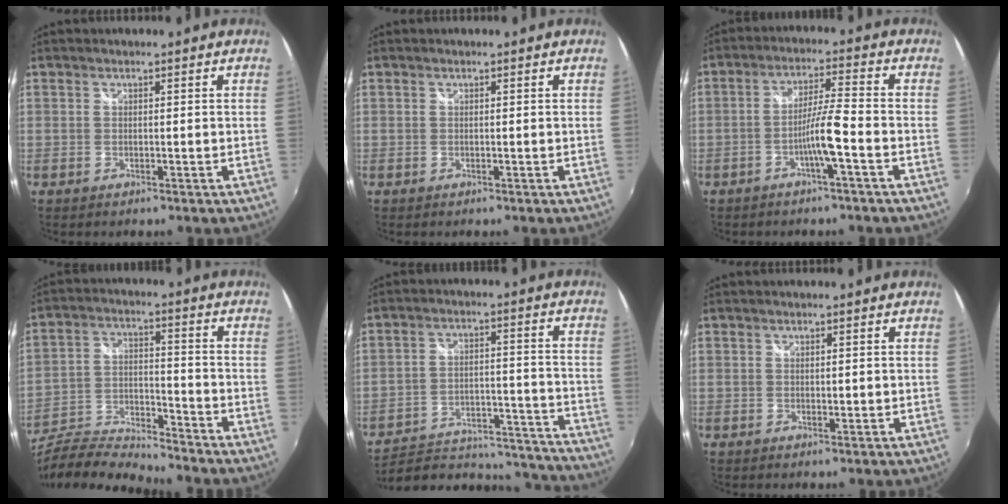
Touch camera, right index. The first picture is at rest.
{"total": 0.0}
{"total": 5.2, "force": [-2.3, -0.1, 4.6], "torque": [-0.084, 0.002, -0.041]}
{"total": 15.5, "force": [-14.0, 1.7, 6.3], "torque": [-0.136, -0.021, -0.258]}
{"total": 26.2, "force": [-22.8, 8.3, 9.9], "torque": [-0.173, -0.002, -0.284]}
{"total": 0.9, "force": [0.3, 0.4, 0.7], "torque": [-0.009, 0.000, 0.004]}